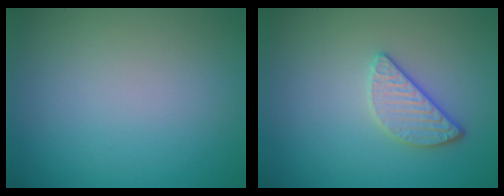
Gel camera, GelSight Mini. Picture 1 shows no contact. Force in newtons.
{"total": 2.4, "press": 2.1, "slide": 1.1}